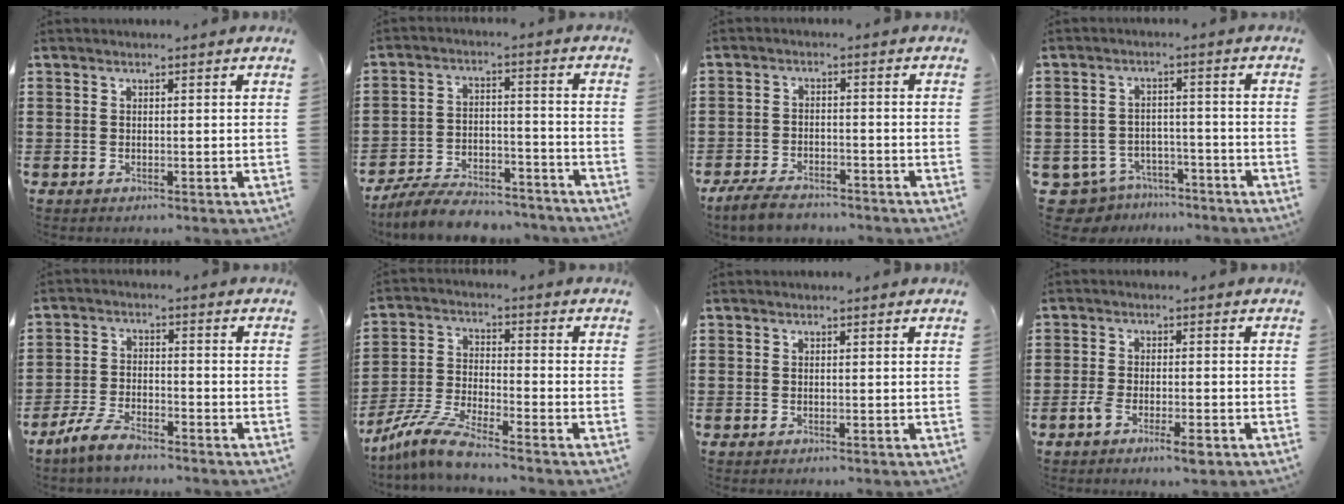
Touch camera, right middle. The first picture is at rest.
{"total": 7.8, "force": [-7.4, 1.4, 2.2], "torque": [-0.036, 0.017, -0.139]}
{"total": 4.2, "force": [-3.8, 1.0, 1.4], "torque": [-0.038, -0.001, -0.078]}
{"total": 4.8, "force": [-4.5, 1.4, 0.6], "torque": [-0.039, 0.001, -0.099]}
{"total": 5.5, "force": [-4.5, 1.4, 2.7], "torque": [-0.071, -0.002, -0.090]}
{"total": 7.6, "force": [-6.8, 0.2, 3.4], "torque": [-0.083, -0.005, -0.135]}
{"total": 0.0}
{"total": 3.7, "force": [-2.2, 1.0, 2.8], "torque": [-0.059, 0.000, -0.043]}